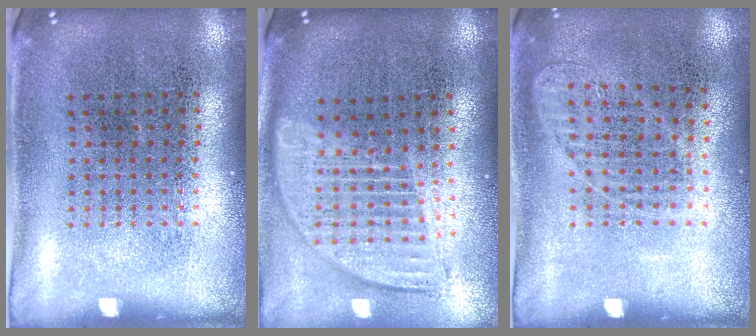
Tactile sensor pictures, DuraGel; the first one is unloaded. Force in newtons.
{"total": 1.8, "press": 1.5, "slide": 0.9}
{"total": 1.0, "press": 1.0, "slide": 0.3}